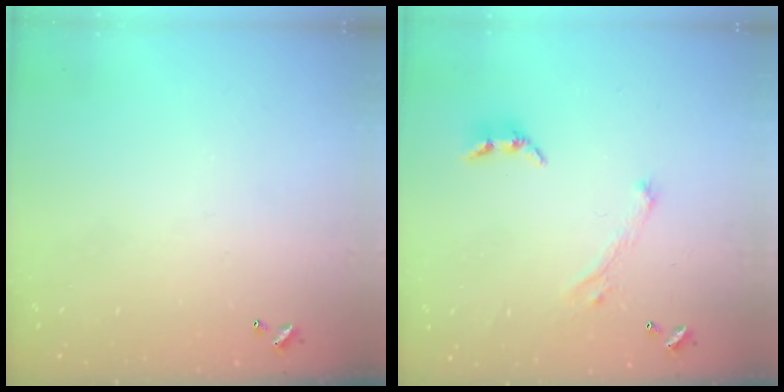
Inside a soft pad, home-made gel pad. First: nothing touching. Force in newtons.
{"total": 2.9, "press": 2.8, "slide": 0.8}